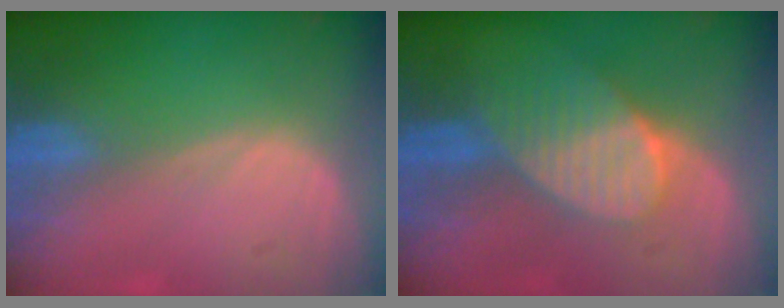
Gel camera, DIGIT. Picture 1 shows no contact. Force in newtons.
{"total": 7.4, "press": 6.8, "slide": 2.8}